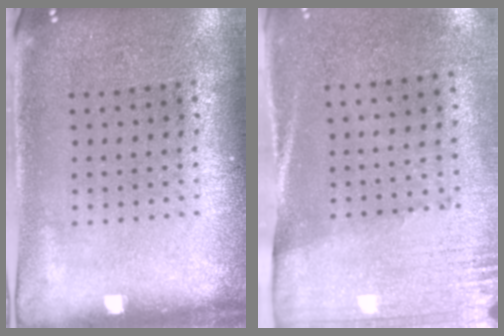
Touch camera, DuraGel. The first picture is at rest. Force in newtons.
{"total": 2.8, "press": 2.4, "slide": 1.4}